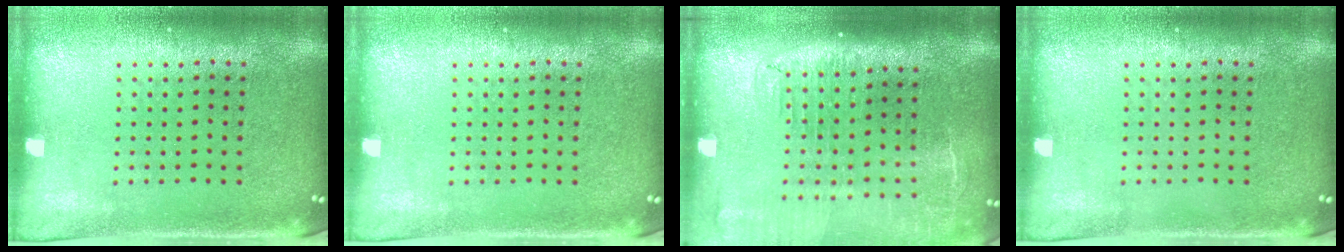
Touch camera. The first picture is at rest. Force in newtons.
{"total": 0.0}
{"total": 2.2, "press": 1.8, "slide": 1.3}
{"total": 0.0}